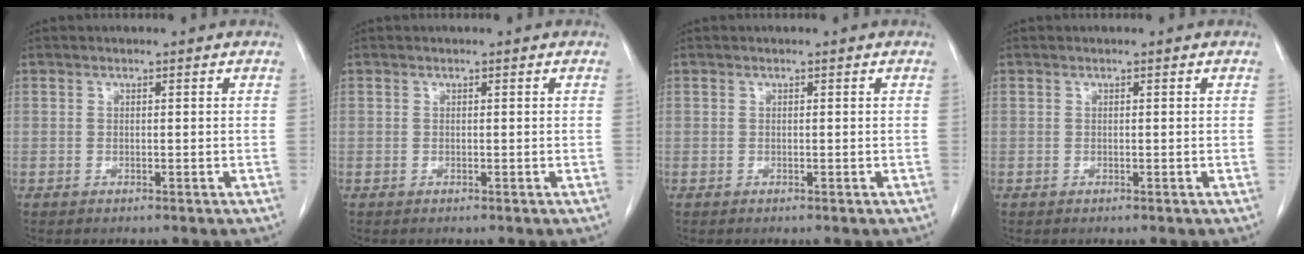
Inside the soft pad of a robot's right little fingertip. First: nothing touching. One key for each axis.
{"total": 0.0}
{"total": 0.0}
{"total": 0.0}